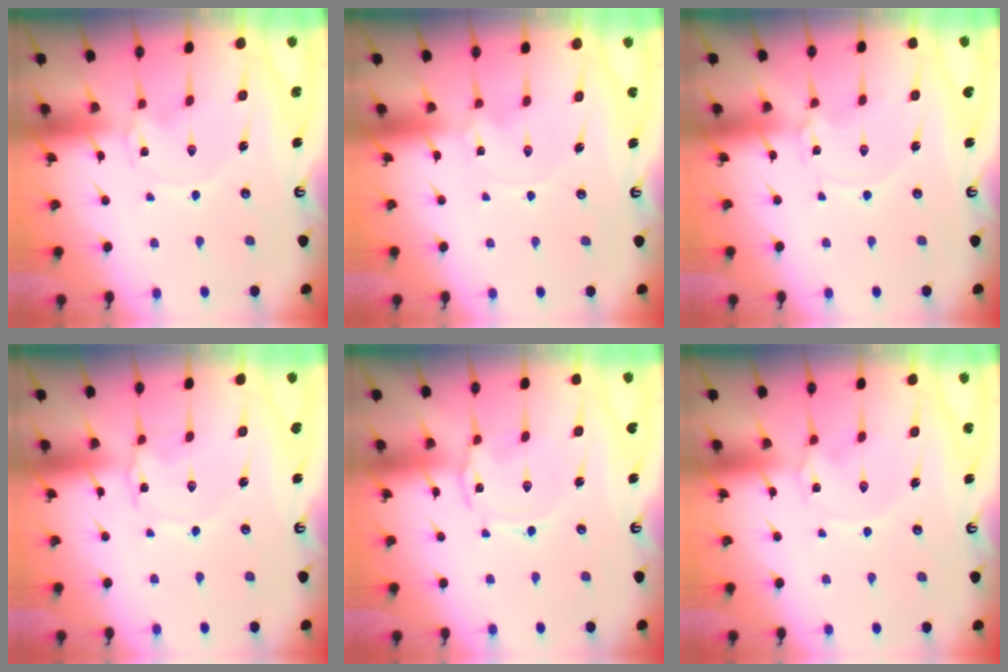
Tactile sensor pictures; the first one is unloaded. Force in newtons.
{"total": 1.4, "press": 1.4, "slide": 0.2}
{"total": 1.5, "press": 1.5, "slide": 0.3}
{"total": 1.0, "press": 1.0, "slide": 0.1}
{"total": 2.0, "press": 2.0, "slide": 0.3}
{"total": 1.5, "press": 1.5, "slide": 0.1}